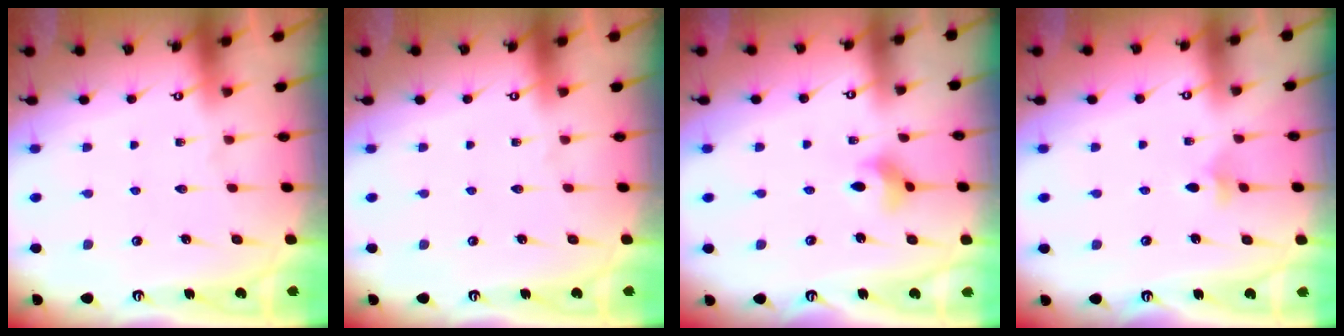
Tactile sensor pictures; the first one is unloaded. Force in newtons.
{"total": 0.0}
{"total": 3.4, "press": 3.3, "slide": 0.5}
{"total": 3.9, "press": 3.8, "slide": 1.0}